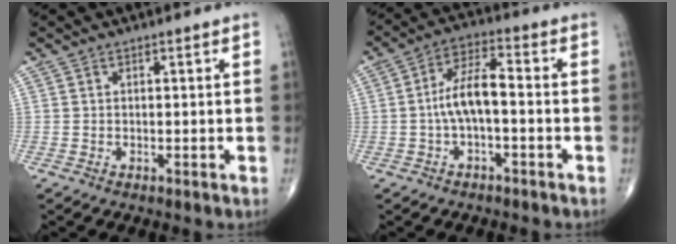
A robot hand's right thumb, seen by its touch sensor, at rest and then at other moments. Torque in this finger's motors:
{"motor_torque": [1.41, 1.25, 1.11, -0.05, 0.04]}